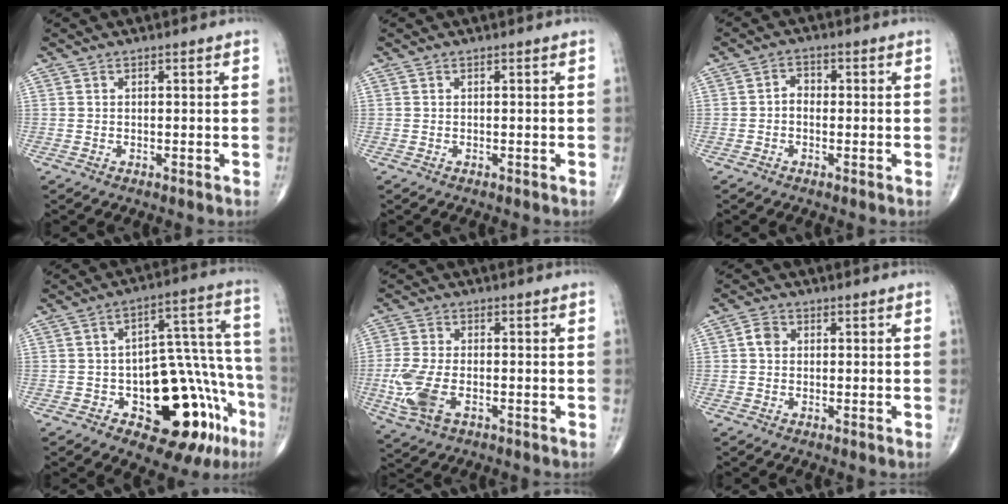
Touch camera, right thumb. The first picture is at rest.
{"total": 0.0}
{"total": 2.5, "force": [-0.3, 1.9, 1.7], "torque": [-0.016, 0.012, -0.014]}
{"total": 21.0, "force": [-9.1, 9.6, 16.2], "torque": [-0.142, 0.086, -0.111]}
{"total": 8.9, "force": [-2.5, 4.7, 7.1], "torque": [-0.172, -0.003, -0.045]}
{"total": 2.4, "force": [0.2, 2.0, 1.3], "torque": [-0.019, 0.005, 0.000]}